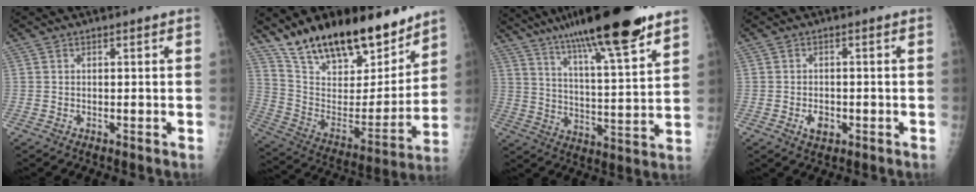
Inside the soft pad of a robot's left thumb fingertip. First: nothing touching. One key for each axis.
{"total": 24.2, "fx": 18.2, "fy": 10.1, "fz": 12.3, "tx": -0.168, "ty": -0.083, "tz": 0.310}
{"total": 22.2, "fx": 15.4, "fy": 3.5, "fz": 15.6, "tx": -0.242, "ty": -0.048, "tz": 0.250}
{"total": 3.2, "fx": -1.1, "fy": 2.2, "fz": 2.0, "tx": -0.025, "ty": 0.002, "tz": -0.014}